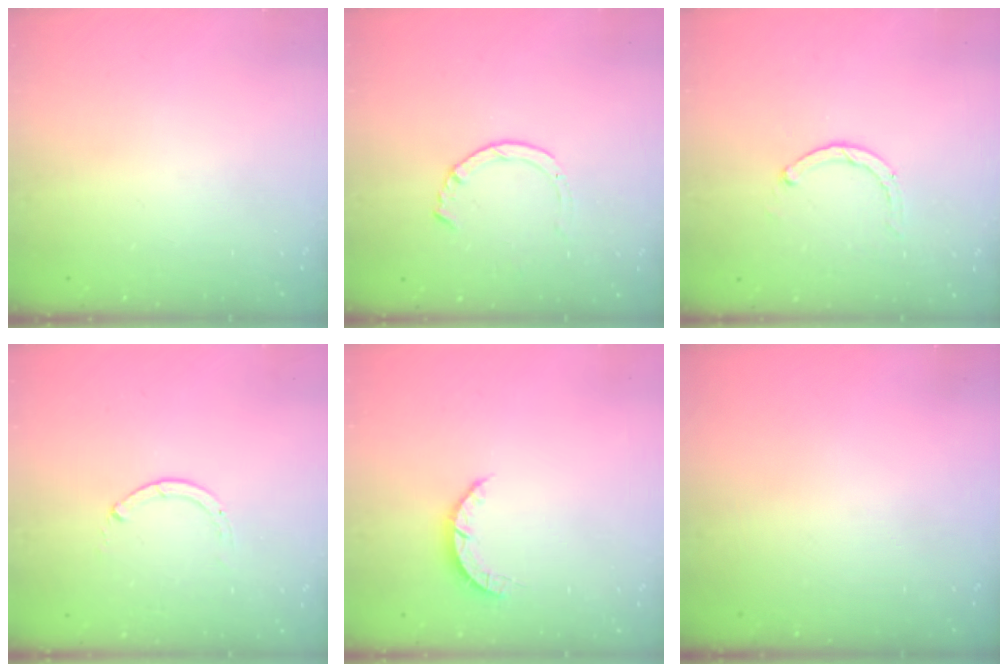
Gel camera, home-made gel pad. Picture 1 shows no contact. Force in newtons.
{"total": 3.5, "press": 3.5, "slide": 0.4}
{"total": 2.8, "press": 2.8, "slide": 0.5}
{"total": 0.0}
{"total": 2.7, "press": 2.7, "slide": 0.4}
{"total": 0.0}